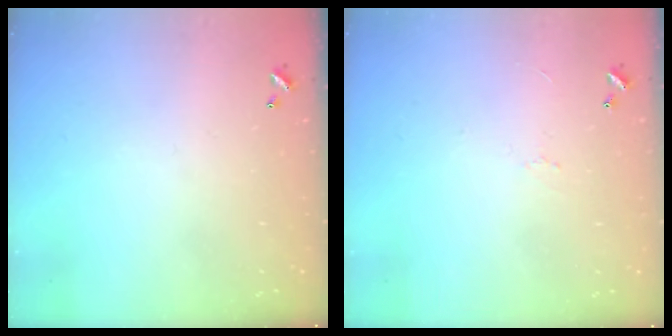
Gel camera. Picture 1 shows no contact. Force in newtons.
{"total": 2.3, "press": 2.2, "slide": 0.6}